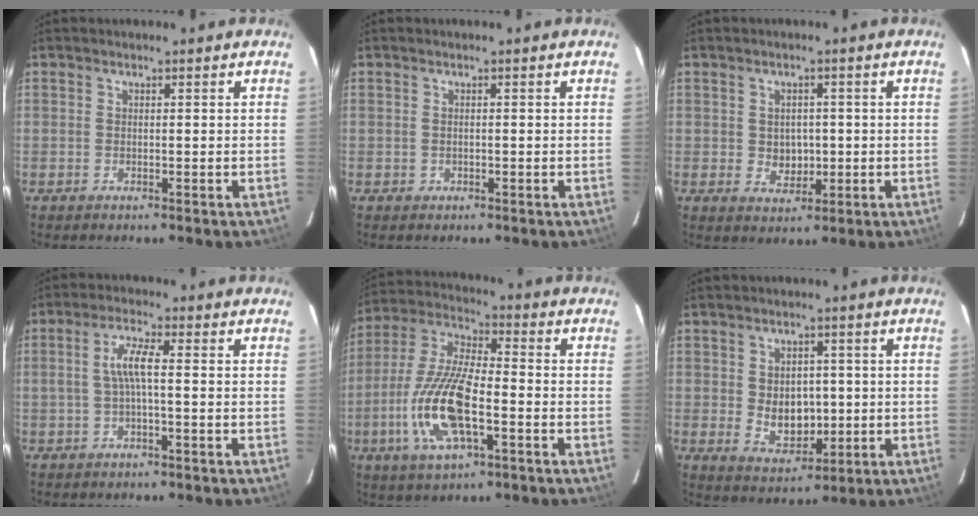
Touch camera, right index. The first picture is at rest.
{"total": 0.6, "force": [-0.2, 0.5, 0.1], "torque": [0.001, 0.001, 0.001]}
{"total": 4.1, "force": [-0.2, 3.5, 2.1], "torque": [-0.035, 0.003, 0.005]}
{"total": 4.2, "force": [-0.4, 0.3, 4.2], "torque": [-0.083, 0.007, -0.006]}
{"total": 16.2, "force": [-5.0, 5.5, 14.4], "torque": [-0.307, -0.008, -0.096]}
{"total": 7.3, "force": [-0.1, 5.5, 4.9], "torque": [-0.089, -0.003, 0.015]}